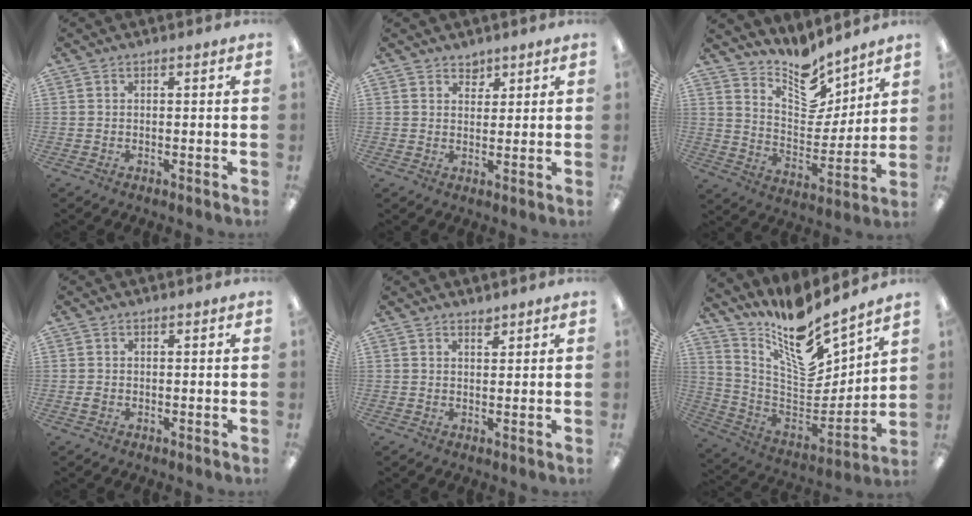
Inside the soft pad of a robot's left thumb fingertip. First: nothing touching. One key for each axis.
{"total": 2.6, "fx": 2.2, "fy": 1.4, "fz": 0.1, "tx": 0.010, "ty": -0.014, "tz": 0.038}
{"total": 11.7, "fx": 10.4, "fy": 4.2, "fz": 3.2, "tx": -0.058, "ty": -0.088, "tz": 0.194}
{"total": 1.0, "fx": -0.1, "fy": 0.8, "fz": 0.7, "tx": -0.012, "ty": 0.003, "tz": -0.003}
{"total": 1.8, "fx": 1.6, "fy": 0.5, "fz": 0.5, "tx": -0.004, "ty": -0.006, "tz": 0.028}
{"total": 15.1, "fx": 12.4, "fy": 4.0, "fz": 7.7, "tx": -0.139, "ty": -0.114, "tz": 0.215}